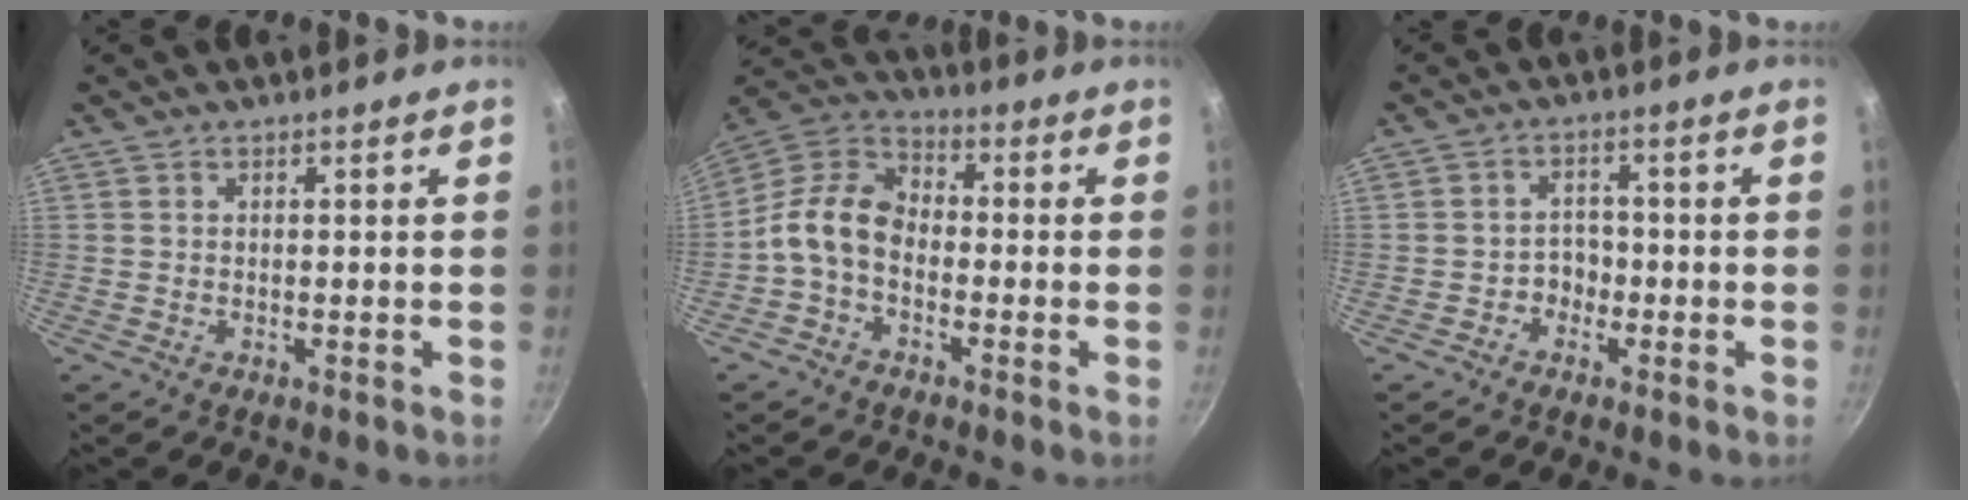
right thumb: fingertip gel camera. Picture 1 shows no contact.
{"total": 10.0, "force": [-2.6, 6.9, 6.8], "torque": [-0.115, 0.045, -0.073]}
{"total": 3.2, "force": [-1.5, 2.6, 1.1], "torque": [0.011, 0.020, -0.028]}